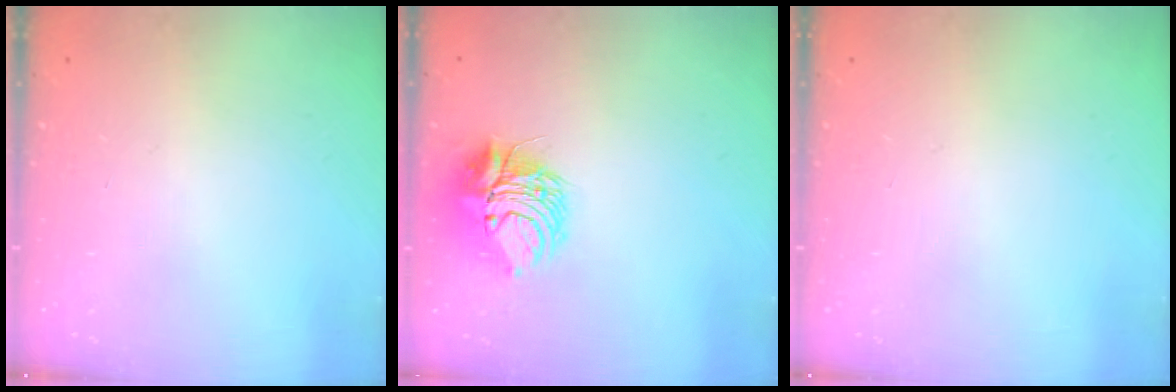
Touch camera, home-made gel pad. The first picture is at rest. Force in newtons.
{"total": 9.8, "press": 9.8, "slide": 0.6}
{"total": 0.0}